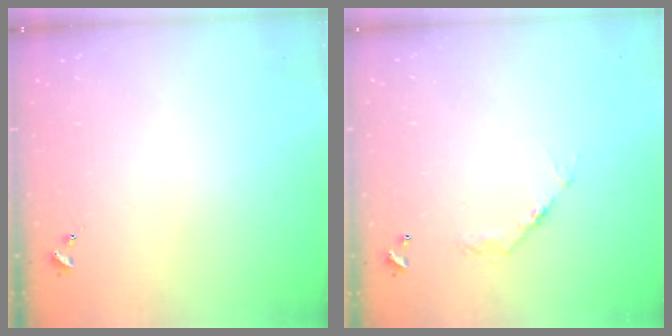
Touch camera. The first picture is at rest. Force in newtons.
{"total": 6.3, "press": 6.3, "slide": 0.4}